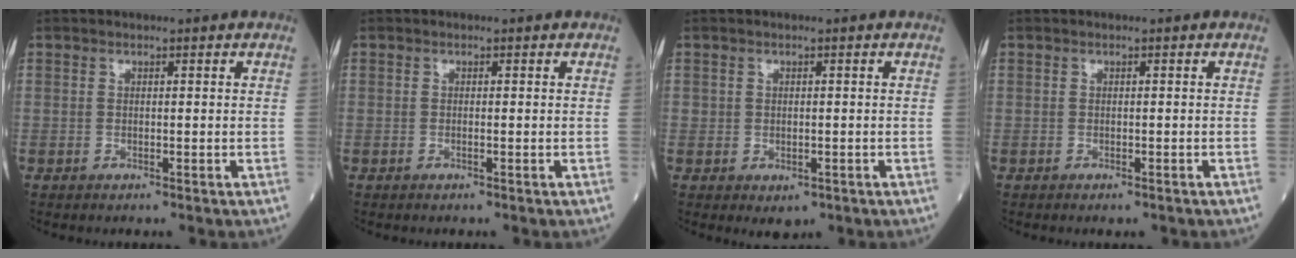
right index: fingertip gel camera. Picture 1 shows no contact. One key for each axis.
{"total": 0.0}
{"total": 2.2, "fx": -0.8, "fy": 1.6, "fz": 1.2, "tx": -0.009, "ty": -0.001, "tz": -0.001}
{"total": 1.0, "fx": -0.8, "fy": 0.2, "fz": 0.5, "tx": -0.009, "ty": -0.002, "tz": -0.009}